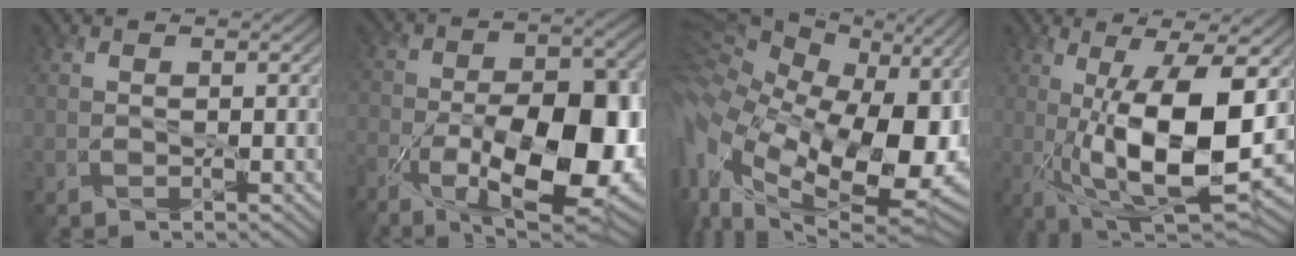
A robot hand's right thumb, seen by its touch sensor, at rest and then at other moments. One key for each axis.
{"total": 17.0, "fx": -6.8, "fy": 7.9, "fz": 13.5, "tx": -0.217, "ty": -0.022, "tz": -0.111}
{"total": 20.0, "fx": 0.3, "fy": 12.4, "fz": 15.6, "tx": -0.327, "ty": -0.027, "tz": 0.023}
{"total": 14.0, "fx": -0.1, "fy": 4.5, "fz": 13.3, "tx": -0.239, "ty": -0.011, "tz": 0.005}